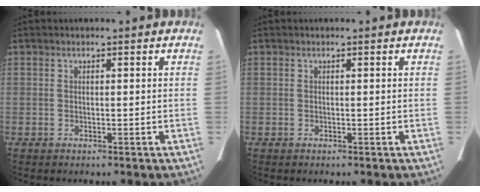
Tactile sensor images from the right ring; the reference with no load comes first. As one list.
[{"total": 0.0}]